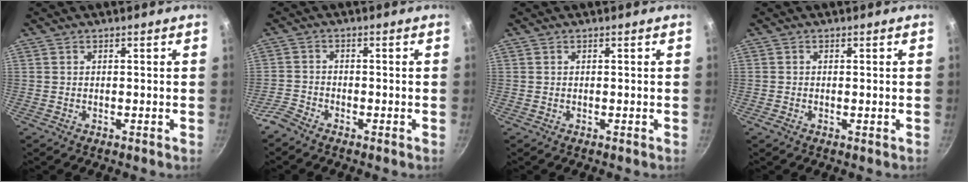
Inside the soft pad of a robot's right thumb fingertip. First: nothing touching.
{"total": 3.0, "force": [-2.7, 1.1, 0.8], "torque": [-0.025, 0.019, -0.062]}
{"total": 0.0}
{"total": 0.8, "force": [-0.2, 0.3, 0.7], "torque": [-0.012, 0.000, -0.006]}